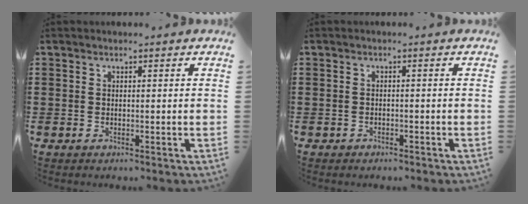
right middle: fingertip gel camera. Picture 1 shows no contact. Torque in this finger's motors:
{"motor_torque": [0.03, 0.21, -0.02, -0.01]}